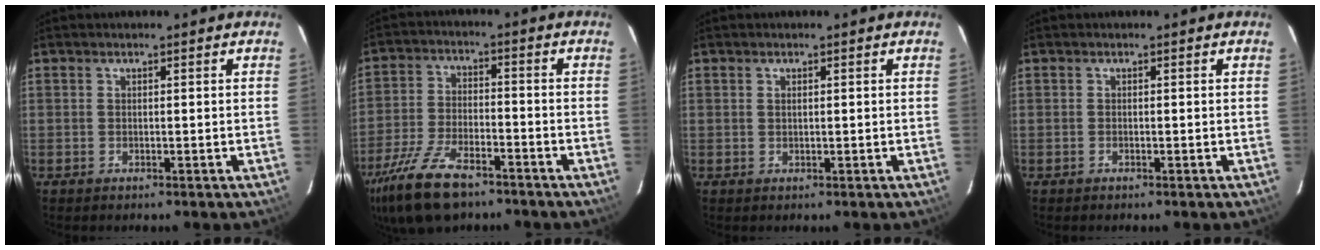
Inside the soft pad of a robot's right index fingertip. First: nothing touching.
{"total": 15.3, "force": [-11.0, 6.0, 8.8], "torque": [-0.202, -0.028, -0.204]}
{"total": 0.6, "force": [0.2, 0.3, 0.4], "torque": [-0.007, 0.002, 0.005]}
{"total": 0.0}